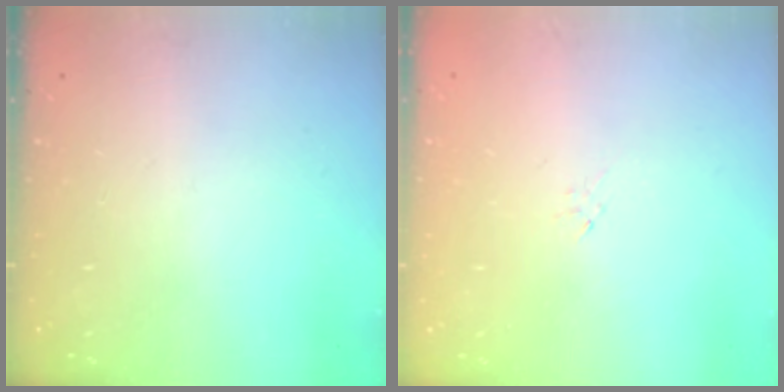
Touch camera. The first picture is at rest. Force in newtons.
{"total": 0.0}